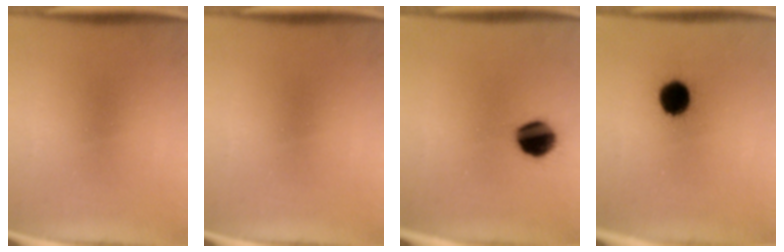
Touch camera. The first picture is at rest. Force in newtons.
{"total": 0.0}
{"total": 10.2}
{"total": 9.5}